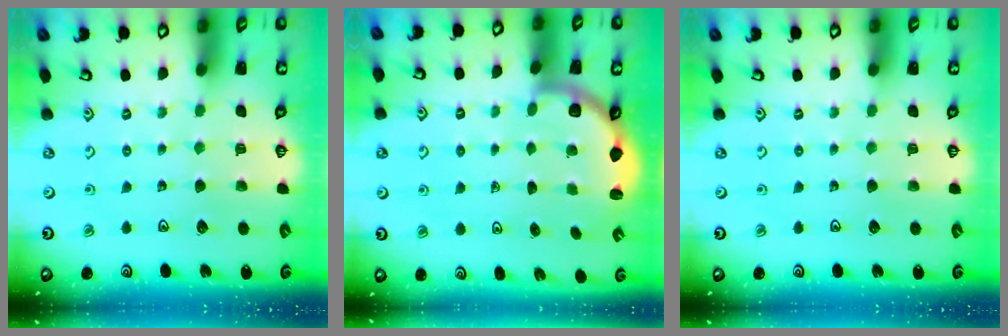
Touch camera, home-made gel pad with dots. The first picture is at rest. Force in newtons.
{"total": 3.1, "press": 2.8, "slide": 1.5}
{"total": 0.0}